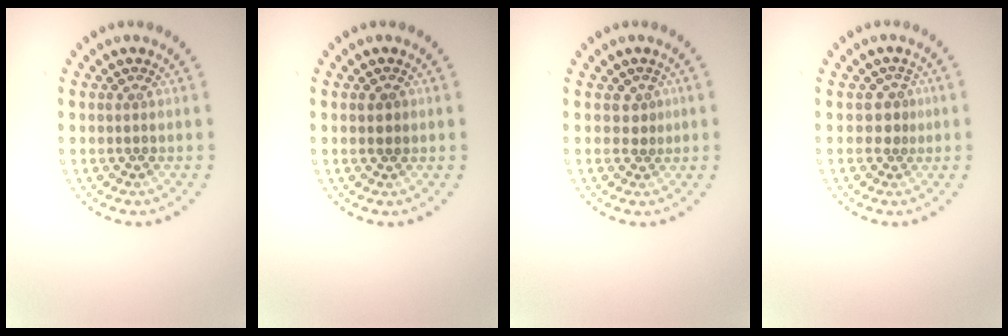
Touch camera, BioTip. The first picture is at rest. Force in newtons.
{"total": 1.0, "press": 1.0, "slide": 0.1}
{"total": 1.0, "press": 0.8, "slide": 0.7}
{"total": 1.7, "press": 1.3, "slide": 1.2}